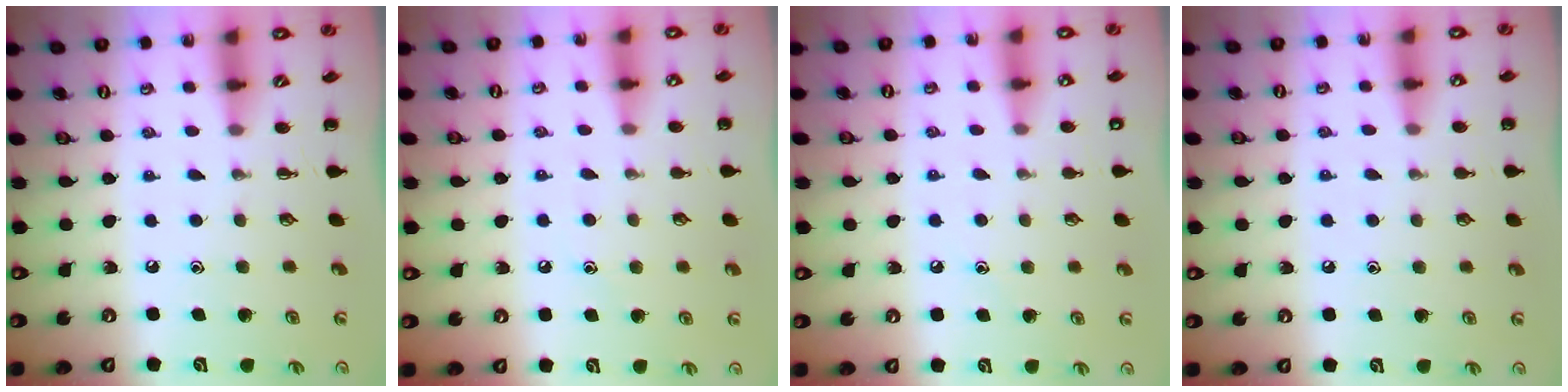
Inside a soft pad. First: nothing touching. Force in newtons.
{"total": 6.7, "press": 6.4, "slide": 1.8}
{"total": 5.7, "press": 5.4, "slide": 1.6}
{"total": 5.5, "press": 5.2, "slide": 1.6}